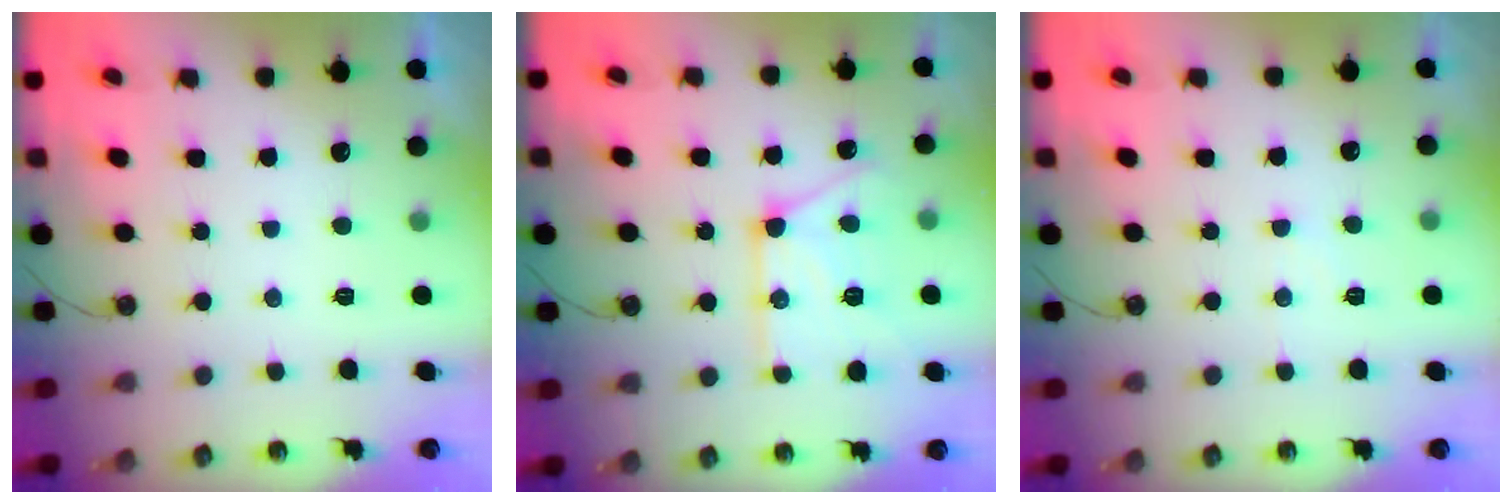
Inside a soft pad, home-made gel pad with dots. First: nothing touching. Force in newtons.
{"total": 15.8, "press": 15.8, "slide": 1.2}
{"total": 5.3, "press": 5.3, "slide": 0.8}